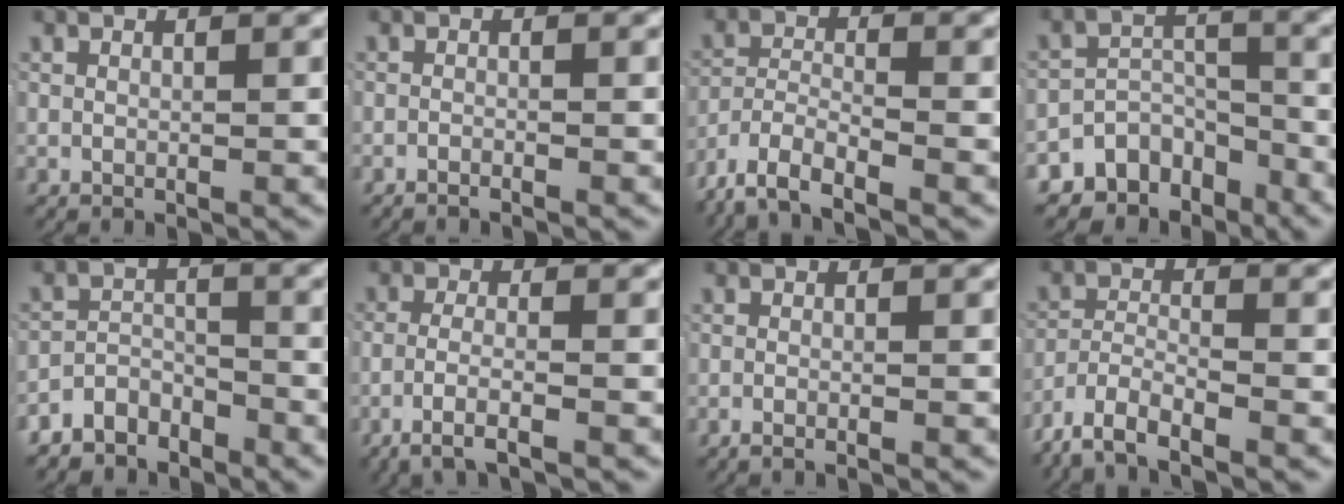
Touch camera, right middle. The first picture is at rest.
{"total": 1.2, "force": [-1.2, 0.1, 0.2], "torque": [-0.005, -0.002, -0.022]}
{"total": 6.5, "force": [-4.9, 3.0, 3.2], "torque": [-0.063, -0.018, -0.083]}
{"total": 10.8, "force": [-8.0, 6.5, 3.1], "torque": [-0.032, -0.017, -0.138]}
{"total": 4.9, "force": [-4.0, 2.6, 1.3], "torque": [-0.001, 0.000, -0.080]}
{"total": 3.7, "force": [-2.5, 0.7, 2.6], "torque": [-0.057, -0.017, -0.039]}
{"total": 1.5, "force": [-1.3, 0.2, 0.7], "torque": [-0.015, -0.001, -0.026]}
{"total": 5.8, "force": [-4.5, 2.6, 2.7], "torque": [-0.053, -0.014, -0.079]}